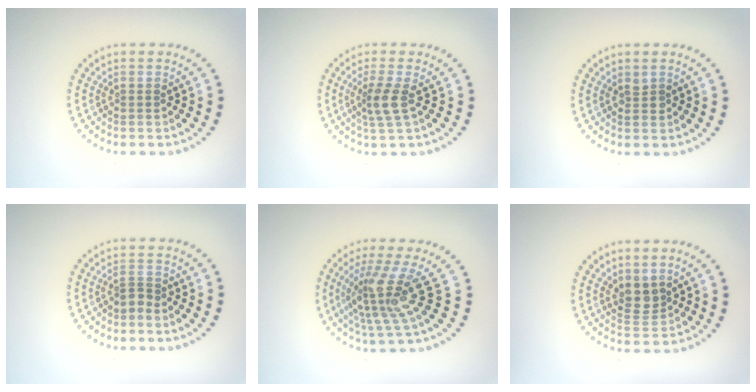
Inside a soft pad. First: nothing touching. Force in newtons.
{"total": 2.5, "press": 1.9, "slide": 1.6}
{"total": 0.8, "press": 0.7, "slide": 0.1}
{"total": 1.1, "press": 0.6, "slide": 0.9}
{"total": 4.7, "press": 3.2, "slide": 3.4}
{"total": 2.2, "press": 1.9, "slide": 1.2}